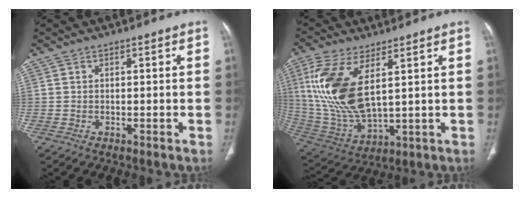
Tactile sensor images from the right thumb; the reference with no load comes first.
{"total": 17.0, "force": [4.9, 7.5, 14.4], "torque": [-0.312, -0.022, 0.112]}